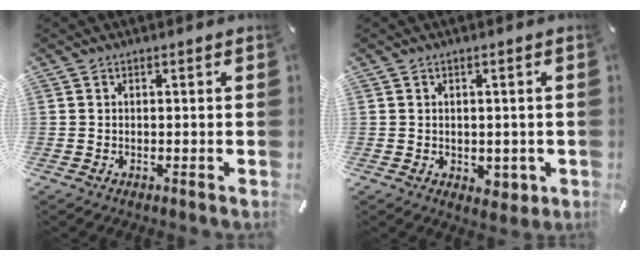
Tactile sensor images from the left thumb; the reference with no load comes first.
{"total": 3.0, "force": [-0.6, 2.4, 1.7], "torque": [-0.011, -0.001, -0.012]}